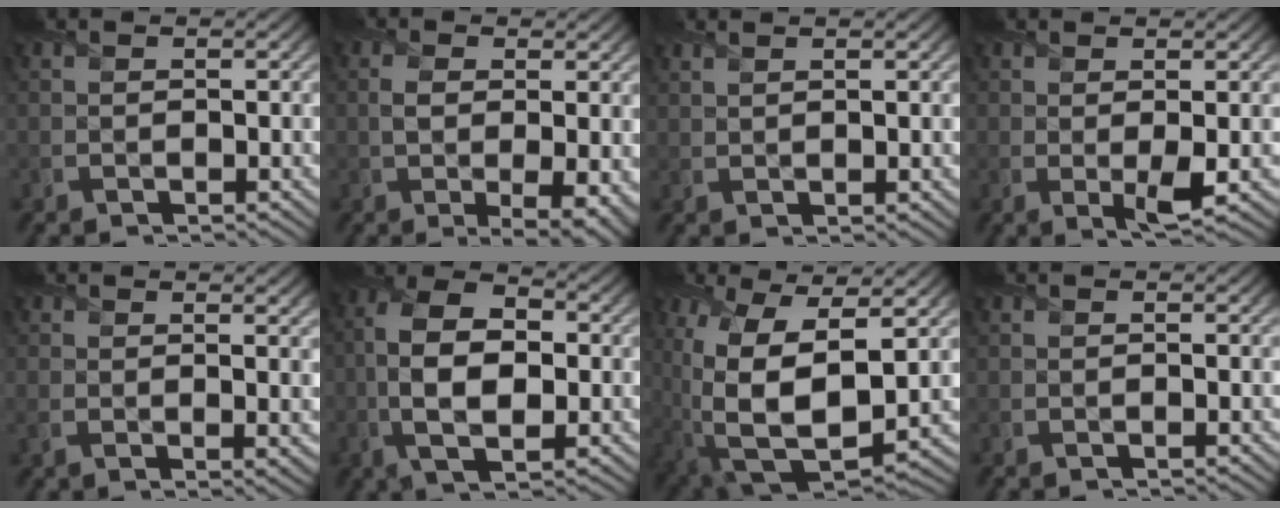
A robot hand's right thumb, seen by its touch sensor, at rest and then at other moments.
{"total": 6.6, "force": [-0.4, 3.1, 5.8], "torque": [-0.109, -0.011, 0.000]}
{"total": 1.6, "force": [1.1, 0.2, 1.0], "torque": [-0.023, 0.001, 0.019]}
{"total": 2.4, "force": [0.3, 0.4, 2.3], "torque": [-0.047, -0.006, 0.008]}
{"total": 4.2, "force": [0.6, 1.1, 4.0], "torque": [-0.065, -0.007, 0.011]}
{"total": 10.8, "force": [-0.9, 6.0, 8.9], "torque": [-0.191, 0.000, -0.020]}
{"total": 16.1, "force": [0.9, 8.6, 13.6], "torque": [-0.263, -0.035, 0.039]}
{"total": 0.0}